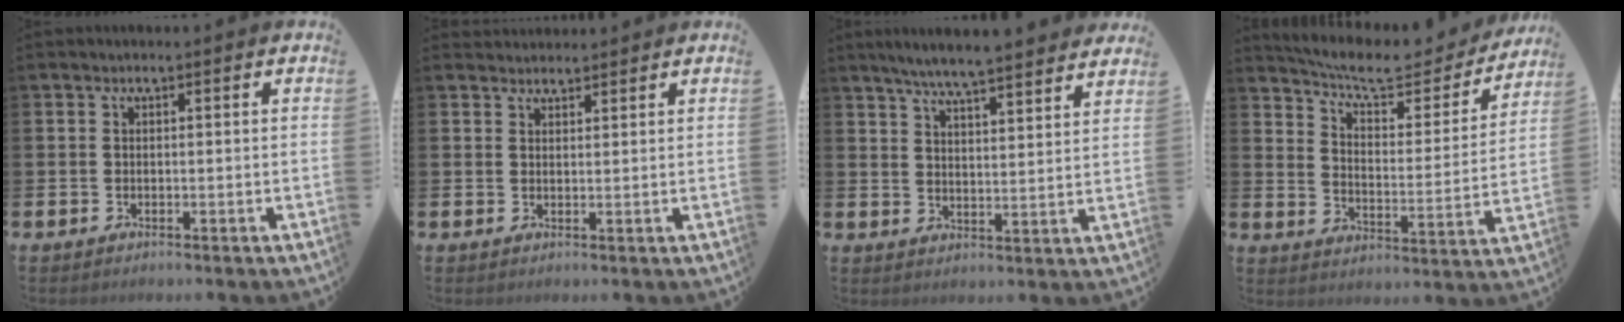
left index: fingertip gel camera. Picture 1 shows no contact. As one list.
[{"total": 1.9, "force": [1.8, 0.5, -0.1], "torque": [0.009, -0.009, 0.031]}, {"total": 6.4, "force": [6.1, -0.1, 1.8], "torque": [-0.048, -0.037, 0.106]}, {"total": 8.6, "force": [7.6, 2.2, 3.3], "torque": [-0.086, -0.049, 0.127]}]